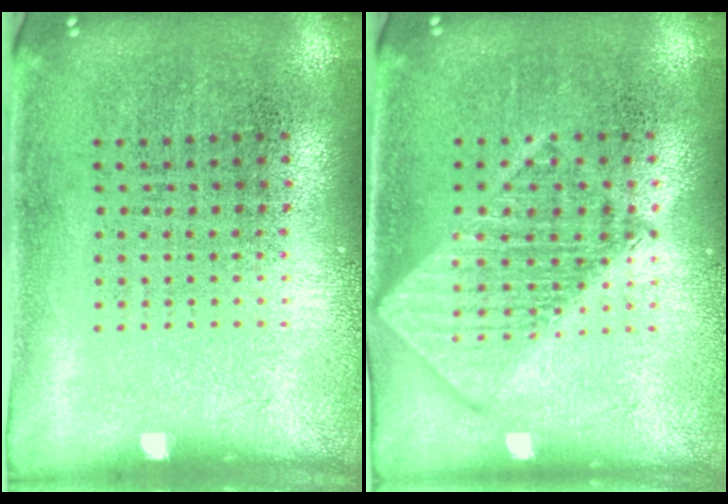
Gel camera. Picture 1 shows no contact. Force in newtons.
{"total": 1.7, "press": 1.7, "slide": 0.3}